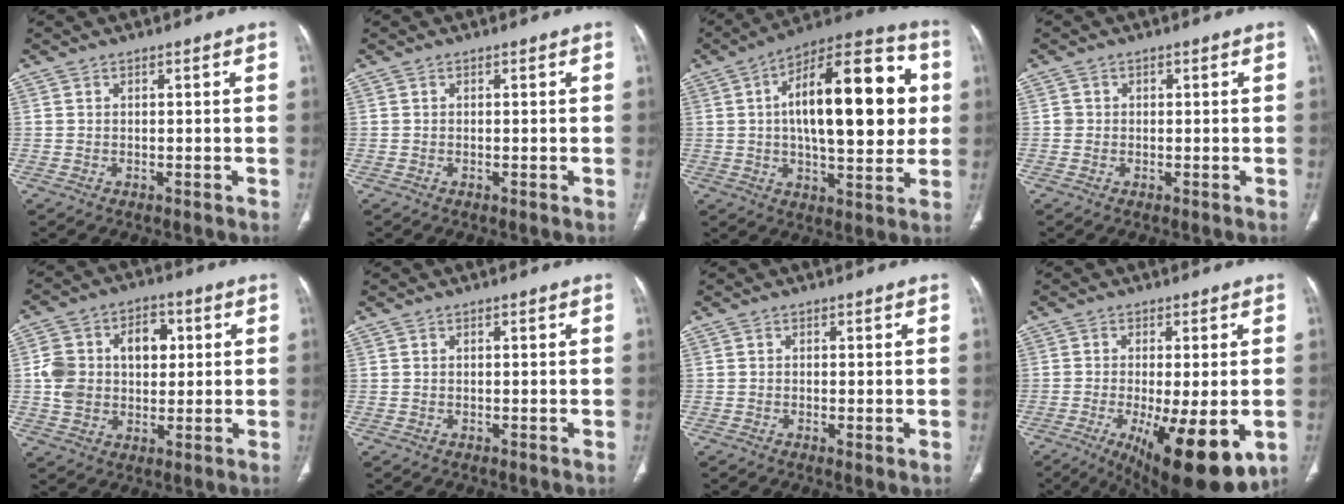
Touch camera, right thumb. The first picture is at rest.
{"total": 0.0}
{"total": 25.9, "force": [3.8, 10.7, 23.3], "torque": [-0.328, 0.018, 0.045]}
{"total": 1.2, "force": [0.0, 1.2, 0.1], "torque": [0.007, 0.005, -0.001]}
{"total": 13.1, "force": [1.8, 9.7, 8.6], "torque": [-0.120, 0.018, 0.032]}
{"total": 0.0}
{"total": 1.5, "force": [-0.4, 0.3, 1.4], "torque": [-0.031, -0.007, -0.008]}
{"total": 16.7, "force": [-5.7, 5.2, 14.8], "torque": [-0.198, -0.024, -0.070]}